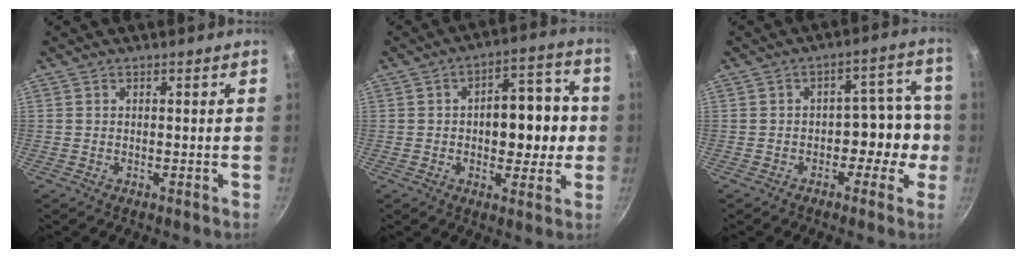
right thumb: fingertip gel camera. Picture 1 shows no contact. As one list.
[{"total": 12.7, "force": [-0.2, 7.5, 10.2], "torque": [-0.093, 0.029, -0.009]}, {"total": 7.8, "force": [-2.3, 5.4, 5.2], "torque": [-0.010, 0.053, -0.034]}]